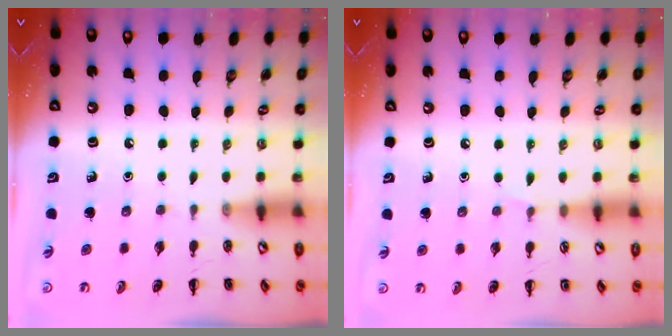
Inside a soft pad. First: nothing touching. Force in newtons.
{"total": 3.0, "press": 2.8, "slide": 1.1}